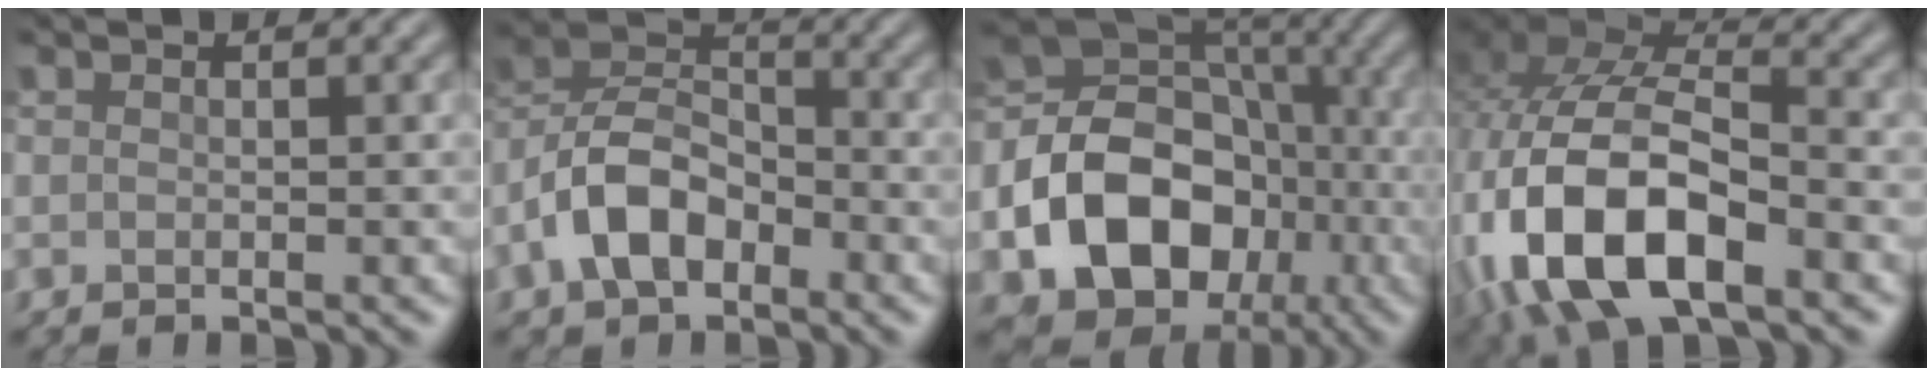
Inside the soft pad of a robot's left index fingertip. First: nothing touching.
{"total": 6.4, "force": [-3.1, 3.9, 4.1], "torque": [-0.075, 0.011, -0.069]}
{"total": 14.3, "force": [-4.2, 11.2, 7.9], "torque": [-0.130, -0.015, -0.088]}
{"total": 14.5, "force": [-5.6, 7.1, 11.3], "torque": [-0.239, -0.014, -0.106]}